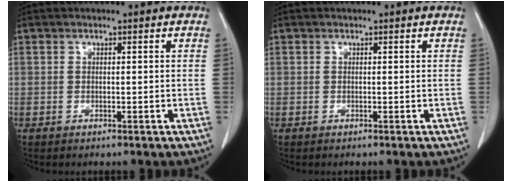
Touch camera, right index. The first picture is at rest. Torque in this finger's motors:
{"motor_torque": [0.00, 0.00, 0.00, 0.00]}